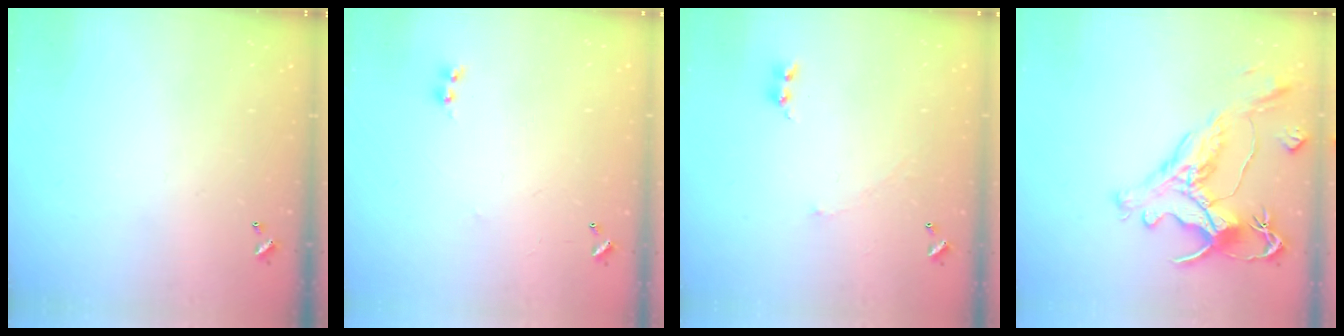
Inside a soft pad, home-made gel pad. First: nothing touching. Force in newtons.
{"total": 1.8, "press": 1.8, "slide": 0.3}
{"total": 2.0, "press": 1.9, "slide": 0.7}
{"total": 1.6, "press": 1.0, "slide": 1.3}